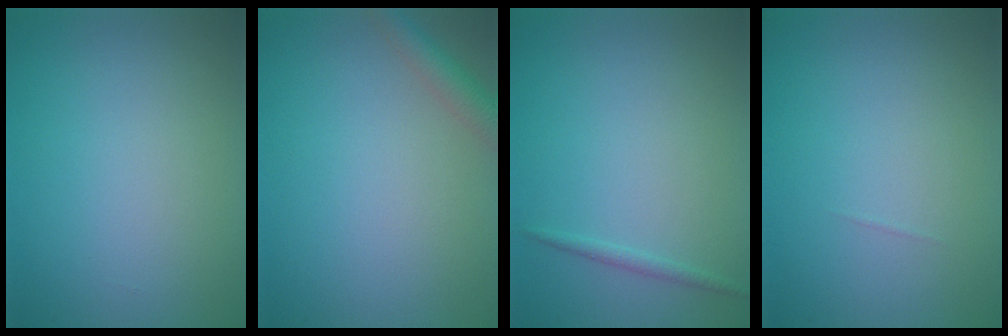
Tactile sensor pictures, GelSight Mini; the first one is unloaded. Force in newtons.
{"total": 2.3, "press": 2.3, "slide": 0.1}
{"total": 0.8, "press": 0.8, "slide": 0.1}
{"total": 0.0}